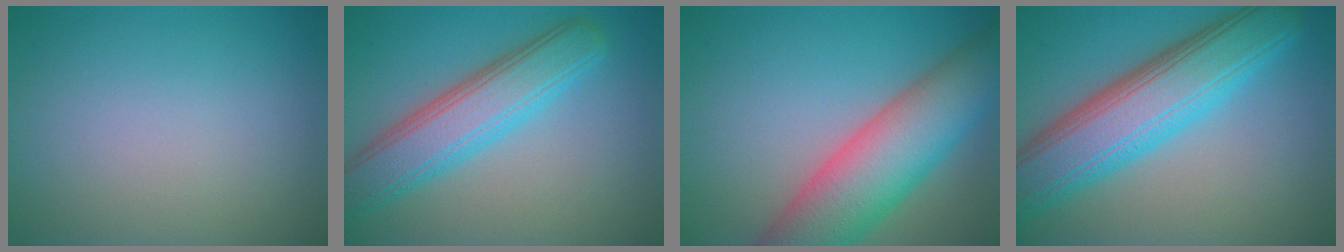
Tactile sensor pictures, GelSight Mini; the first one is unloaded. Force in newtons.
{"total": 6.4, "press": 6.4, "slide": 0.1}
{"total": 9.8, "press": 9.8, "slide": 0.5}
{"total": 9.6, "press": 9.6, "slide": 0.4}